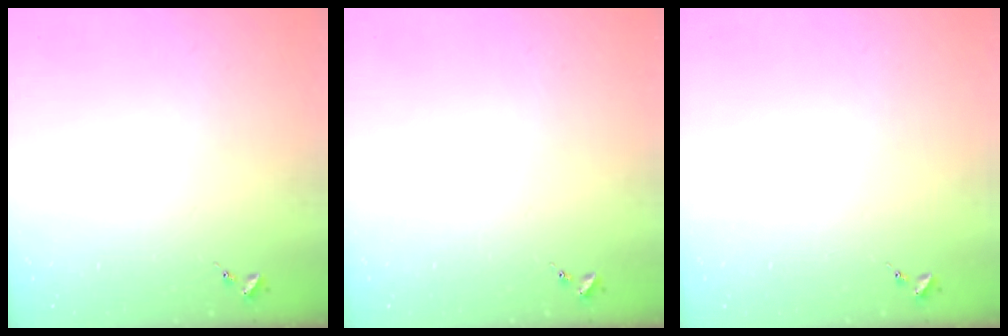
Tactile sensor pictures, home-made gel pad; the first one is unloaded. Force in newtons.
{"total": 0.0}
{"total": 0.0}